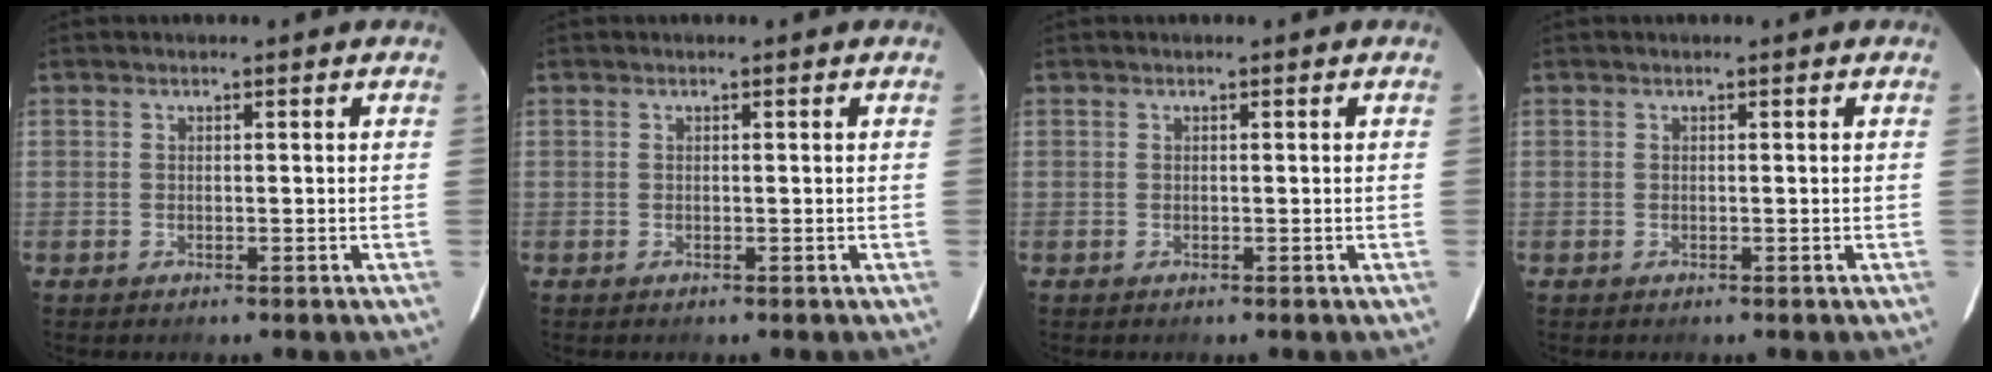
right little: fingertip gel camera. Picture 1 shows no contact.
{"total": 0.0}
{"total": 0.0}
{"total": 0.0}